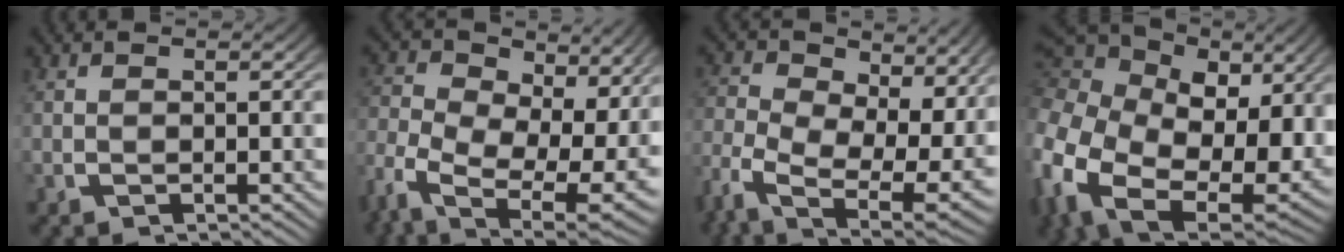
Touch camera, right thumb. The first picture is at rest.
{"total": 10.5, "force": [-3.1, 6.5, 7.7], "torque": [-0.149, -0.062, -0.035]}
{"total": 9.2, "force": [-2.8, 5.5, 6.9], "torque": [-0.139, -0.061, -0.029]}
{"total": 16.6, "force": [-1.4, 12.0, 11.3], "torque": [-0.263, -0.090, -0.001]}